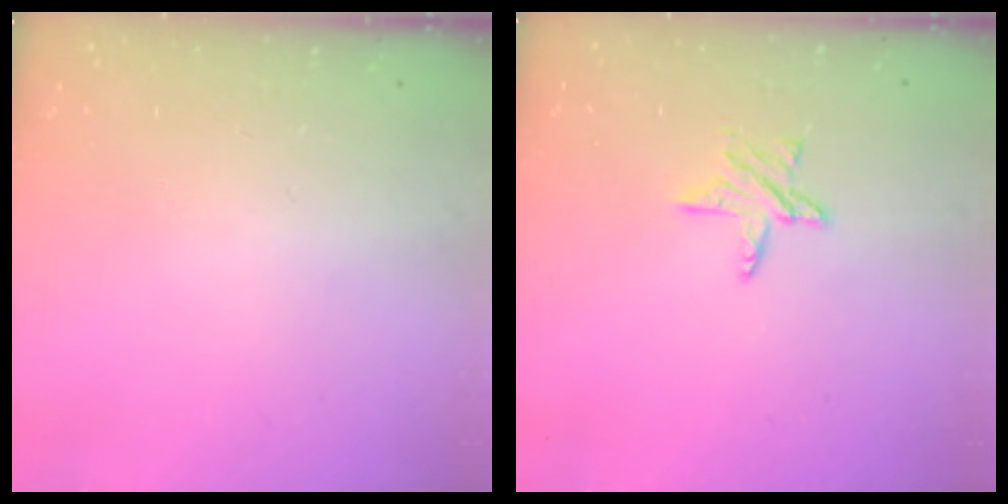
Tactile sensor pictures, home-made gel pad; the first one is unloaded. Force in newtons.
{"total": 6.6, "press": 6.6, "slide": 0.3}